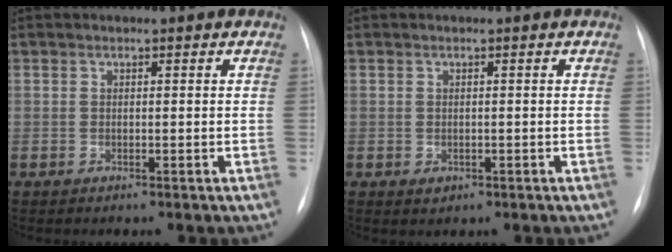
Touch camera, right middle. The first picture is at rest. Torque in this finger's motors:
{"motor_torque": [0.31, -0.26, 0.04, 0.00]}